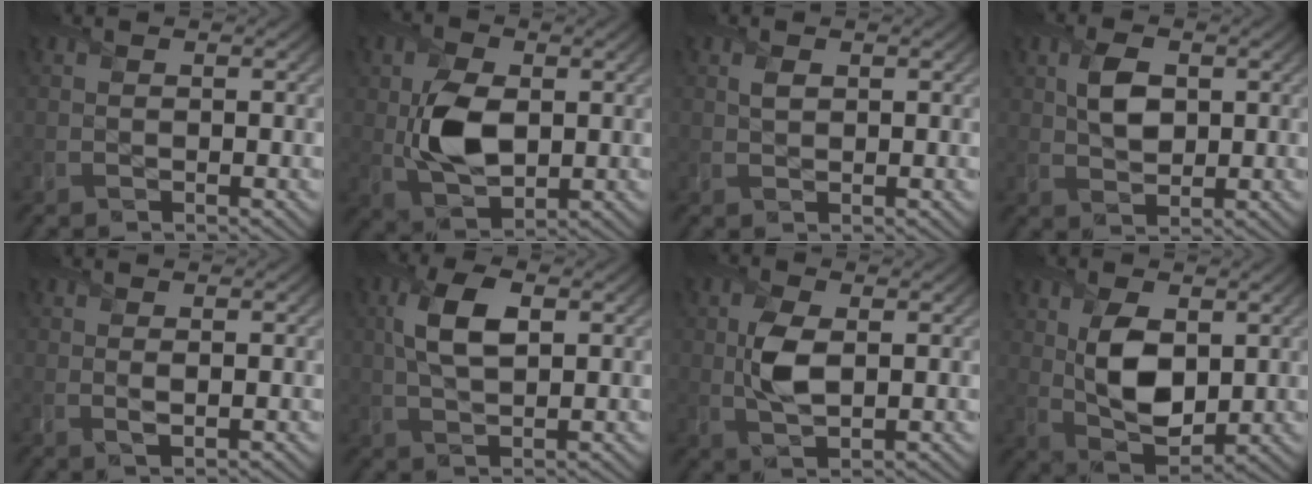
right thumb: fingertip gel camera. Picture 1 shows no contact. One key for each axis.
{"total": 7.0, "fx": 0.7, "fy": 4.6, "fz": 5.2, "tx": -0.111, "ty": -0.005, "tz": 0.013}
{"total": 1.2, "fx": 0.6, "fy": 0.7, "fz": 0.7, "tx": -0.017, "ty": -0.001, "tz": 0.012}
{"total": 4.1, "fx": 1.1, "fy": 2.6, "fz": 2.9, "tx": -0.060, "ty": 0.002, "tz": 0.018}
{"total": 0.8, "fx": 0.6, "fy": -0.2, "fz": 0.3, "tx": -0.004, "ty": -0.001, "tz": 0.012}
{"total": 6.0, "fx": 1.6, "fy": 2.9, "fz": 5.0, "tx": -0.113, "ty": 0.007, "tz": 0.029}
{"total": 4.2, "fx": 0.9, "fy": 2.3, "fz": 3.4, "tx": -0.074, "ty": 0.001, "tz": 0.020}
{"total": 7.8, "fx": 1.6, "fy": 4.7, "fz": 6.1, "tx": -0.128, "ty": -0.005, "tz": 0.032}